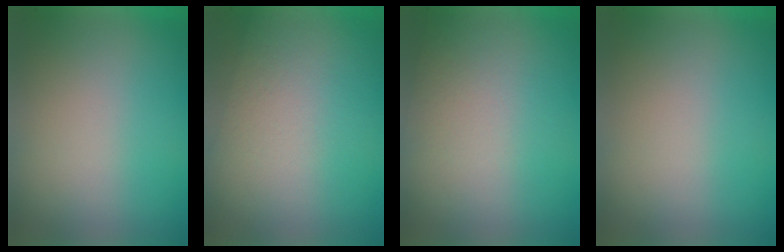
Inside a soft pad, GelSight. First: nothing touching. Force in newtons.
{"total": 3.1}
{"total": 2.8}
{"total": 0.0}